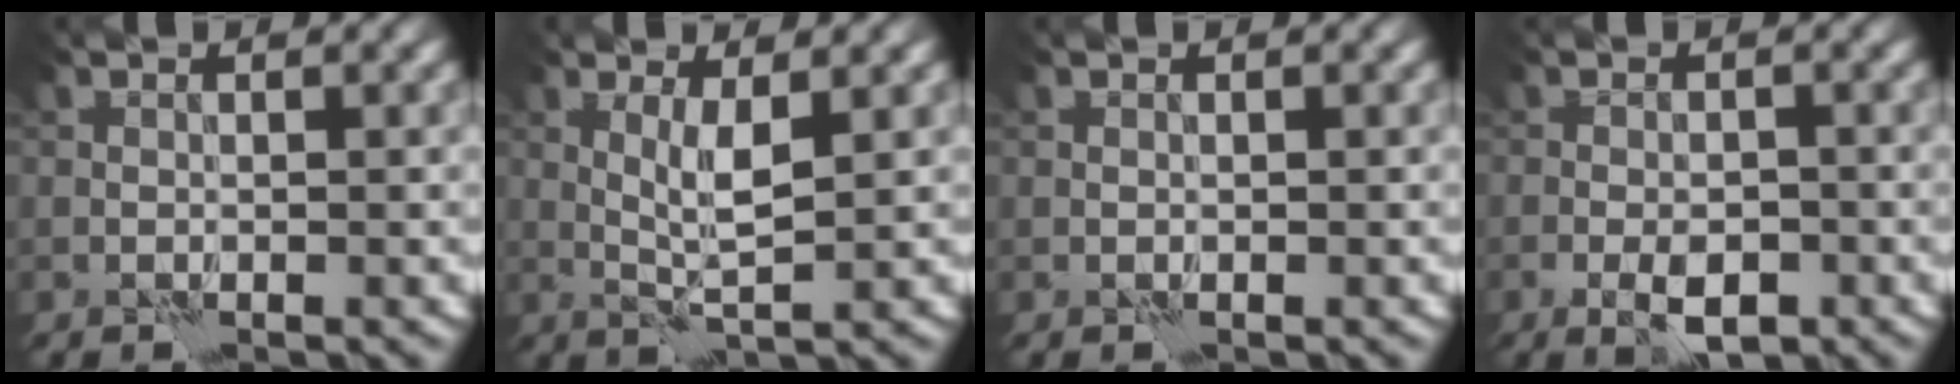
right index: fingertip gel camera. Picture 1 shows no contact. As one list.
[{"total": 2.6, "force": [0.8, 0.2, 2.5], "torque": [-0.055, -0.004, 0.015]}, {"total": 0.0}, {"total": 3.0, "force": [-1.3, 1.2, 2.4], "torque": [-0.042, -0.002, -0.023]}]